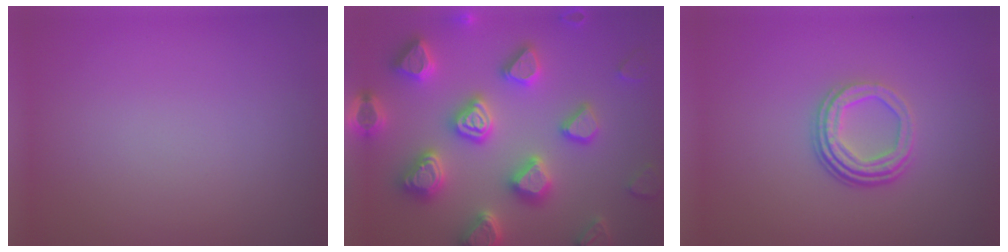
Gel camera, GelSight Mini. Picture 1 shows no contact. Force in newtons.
{"total": 7.4, "press": 7.2, "slide": 1.7}
{"total": 3.5, "press": 2.5, "slide": 2.5}